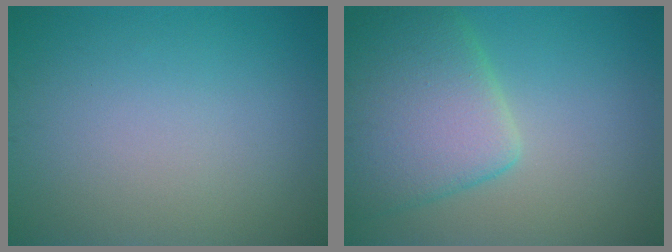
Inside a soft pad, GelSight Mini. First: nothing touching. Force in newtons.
{"total": 7.3, "press": 7.3, "slide": 0.4}